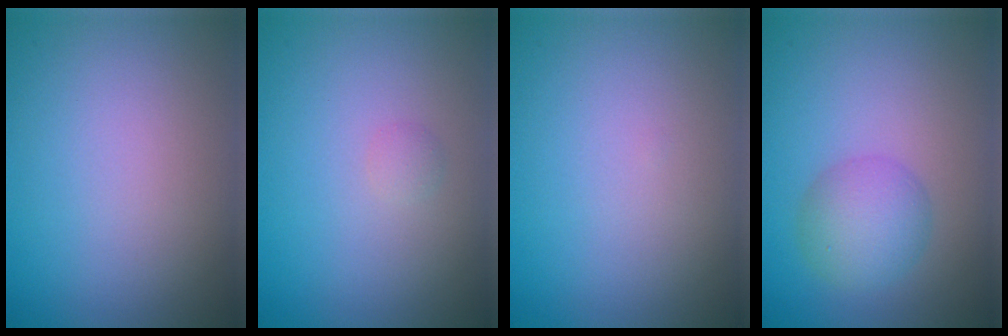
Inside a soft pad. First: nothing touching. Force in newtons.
{"total": 0.6, "press": 0.6, "slide": 0.1}
{"total": 0.0}
{"total": 3.7, "press": 3.7, "slide": 0.2}